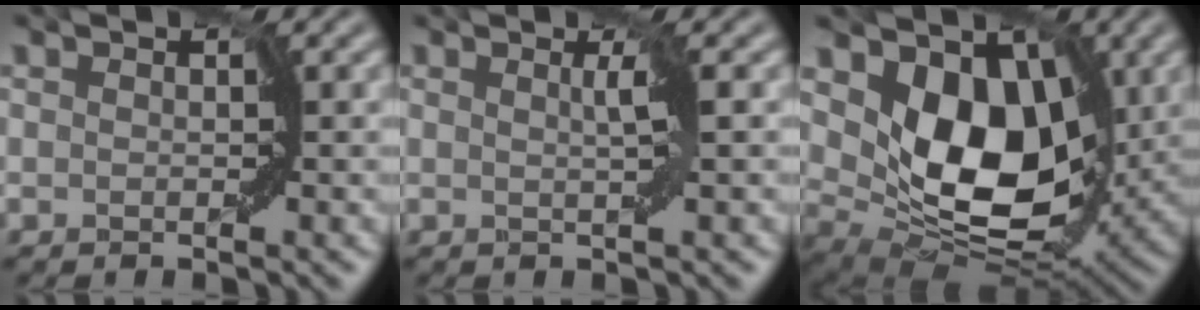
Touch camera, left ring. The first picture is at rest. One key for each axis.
{"total": 1.1, "fx": 0.4, "fy": -0.6, "fz": 0.8, "tx": -0.027, "ty": 0.001, "tz": 0.010}
{"total": 9.7, "fx": 2.6, "fy": 6.7, "fz": 6.6, "tx": -0.119, "ty": -0.027, "tz": 0.048}